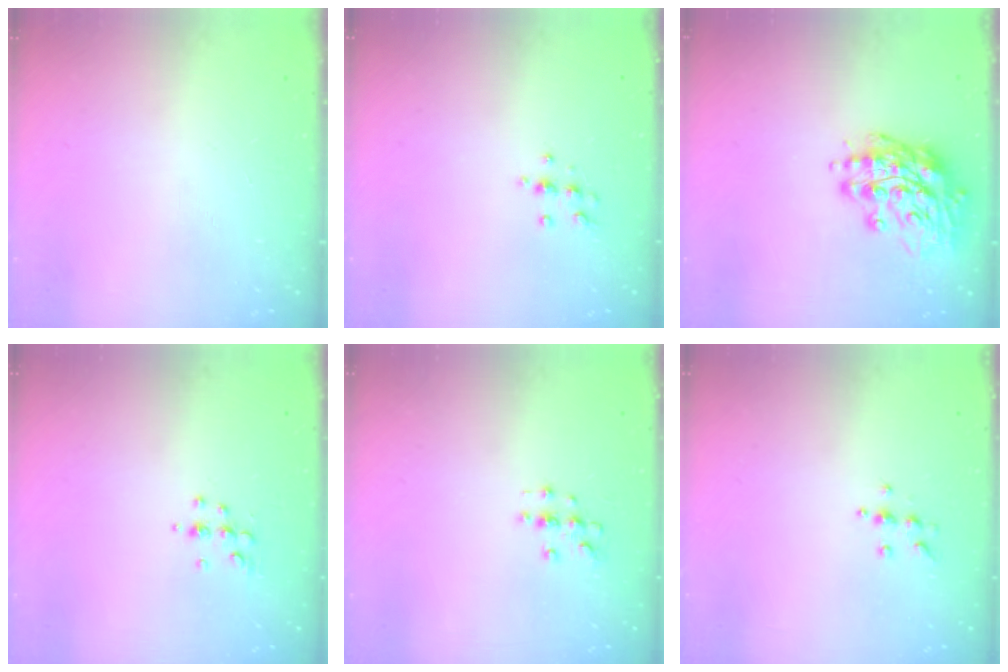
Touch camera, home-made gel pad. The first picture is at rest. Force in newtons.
{"total": 6.2, "press": 6.2, "slide": 0.9}
{"total": 16.0, "press": 15.8, "slide": 2.7}
{"total": 5.0, "press": 4.8, "slide": 1.4}
{"total": 3.0, "press": 3.0, "slide": 0.3}
{"total": 5.0, "press": 4.9, "slide": 0.5}